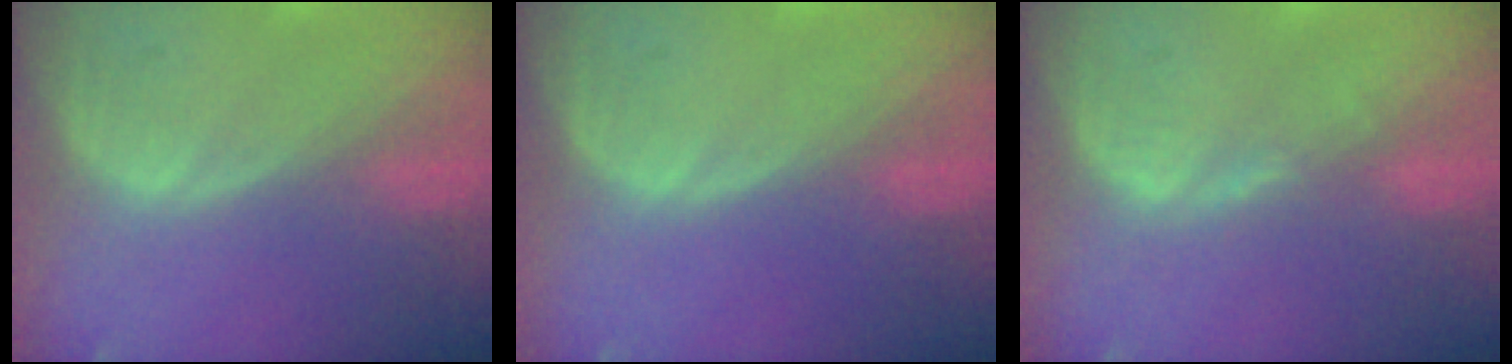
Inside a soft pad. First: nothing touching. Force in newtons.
{"total": 0.0}
{"total": 1.3, "press": 1.3, "slide": 0.2}